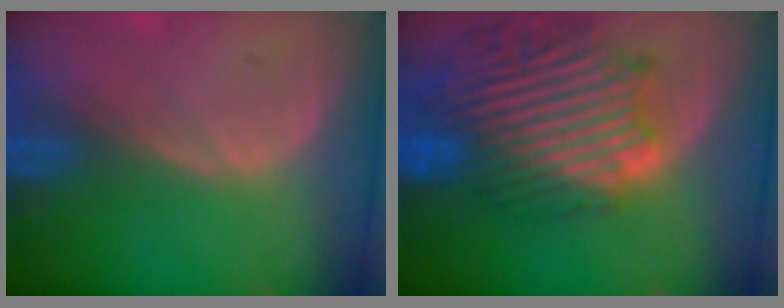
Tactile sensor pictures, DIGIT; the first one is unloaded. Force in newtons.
{"total": 13.5, "press": 11.8, "slide": 6.5}